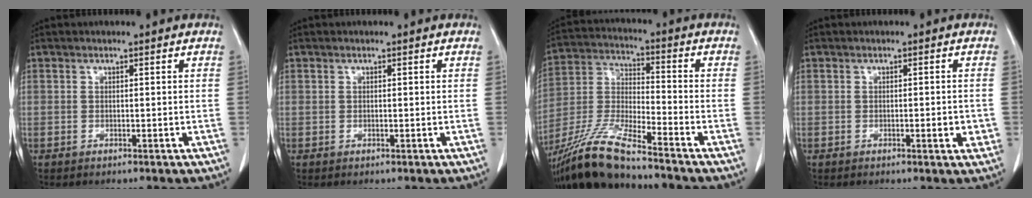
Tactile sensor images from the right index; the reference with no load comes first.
{"total": 0.0}
{"total": 13.7, "force": [-11.8, -0.1, 6.9], "torque": [-0.150, -0.017, -0.226]}
{"total": 2.3, "force": [-0.6, 0.6, 2.2], "torque": [-0.031, -0.001, -0.007]}